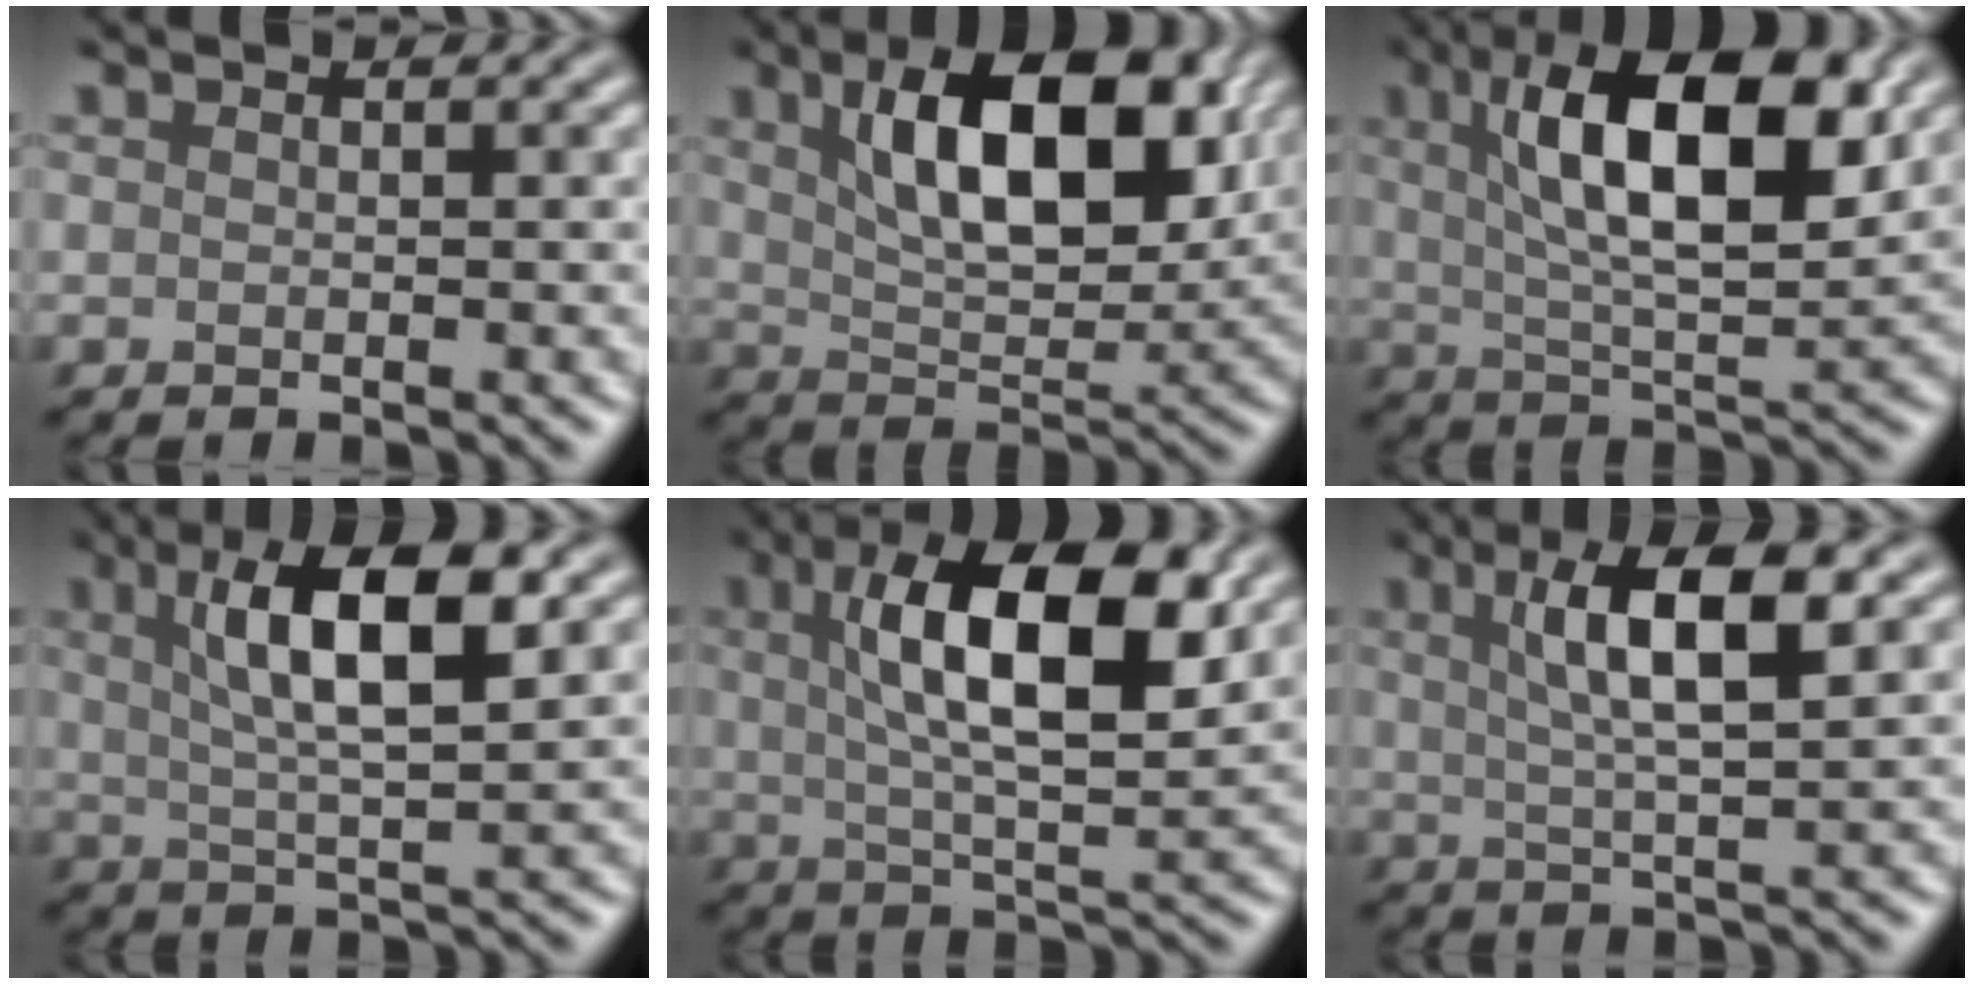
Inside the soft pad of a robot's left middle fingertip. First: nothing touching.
{"total": 9.5, "force": [3.2, 4.4, 7.7], "torque": [-0.126, 0.006, 0.060]}
{"total": 11.1, "force": [3.1, 3.9, 9.9], "torque": [-0.155, 0.010, 0.053]}
{"total": 7.5, "force": [2.1, 1.8, 7.0], "torque": [-0.116, 0.012, 0.043]}
{"total": 10.4, "force": [2.5, 3.4, 9.5], "torque": [-0.155, 0.012, 0.047]}
{"total": 6.2, "force": [1.6, 1.2, 5.8], "torque": [-0.096, 0.011, 0.036]}